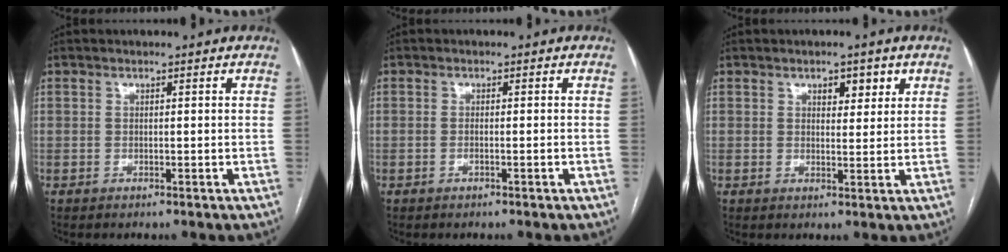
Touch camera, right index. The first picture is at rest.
{"total": 1.1, "force": [-0.4, 0.1, 1.0], "torque": [-0.018, 0.002, -0.003]}
{"total": 3.6, "force": [2.0, 1.7, 2.5], "torque": [-0.031, 0.001, 0.030]}